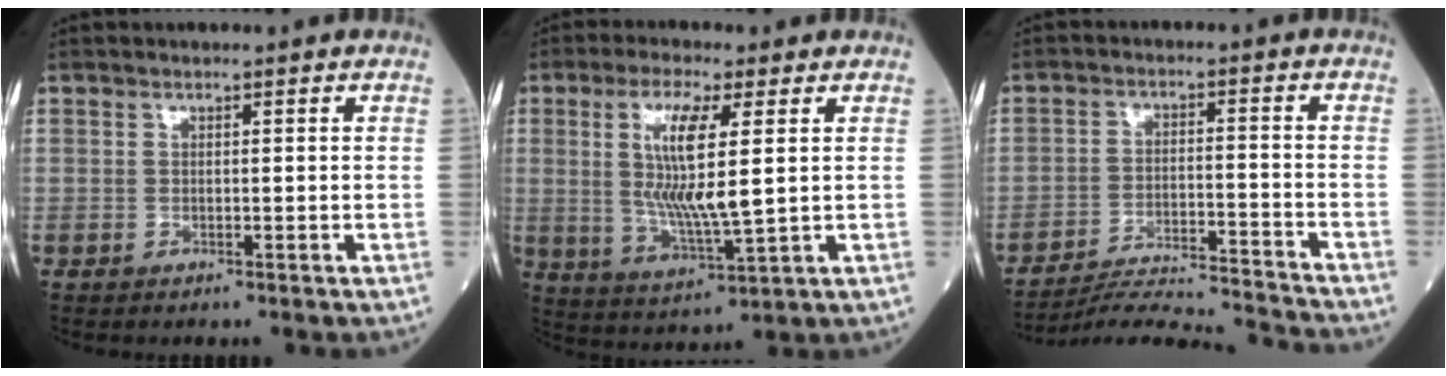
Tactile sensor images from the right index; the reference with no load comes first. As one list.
[{"total": 10.2, "force": [1.9, 1.1, 10.0], "torque": [-0.205, -0.013, 0.037]}, {"total": 14.6, "force": [-14.3, -1.5, 2.6], "torque": [-0.035, -0.007, -0.219]}]